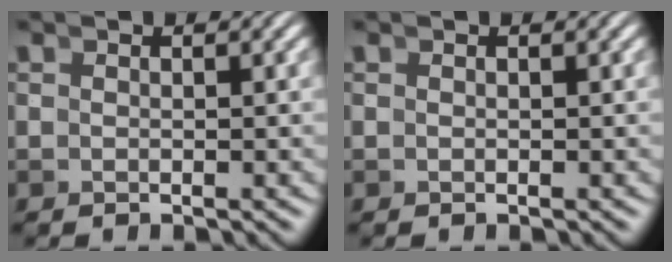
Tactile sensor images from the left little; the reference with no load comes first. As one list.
[{"total": 0.0}]